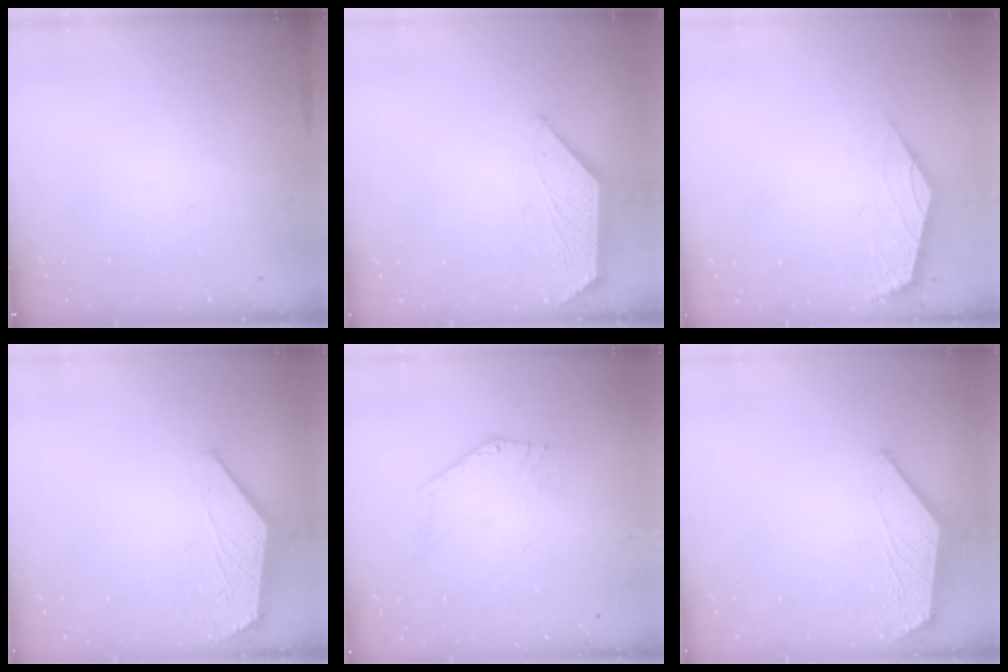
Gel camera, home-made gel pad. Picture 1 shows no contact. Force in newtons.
{"total": 1.1, "press": 1.1, "slide": 0.3}
{"total": 2.1, "press": 2.0, "slide": 0.6}
{"total": 1.6, "press": 1.6, "slide": 0.4}
{"total": 0.0}
{"total": 1.6, "press": 1.5, "slide": 0.4}